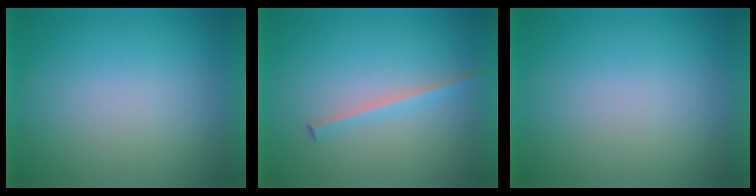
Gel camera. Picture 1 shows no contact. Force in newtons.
{"total": 1.8}
{"total": 1.2}